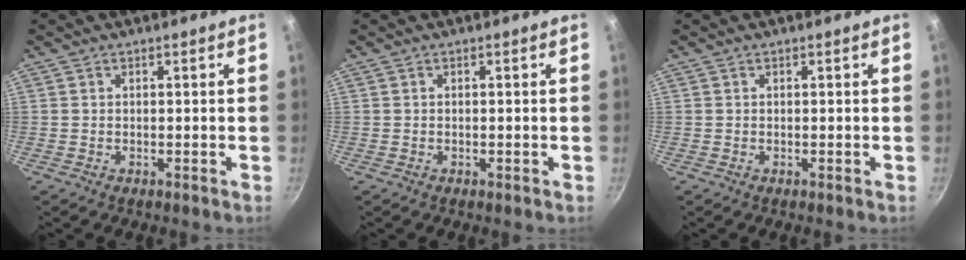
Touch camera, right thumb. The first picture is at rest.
{"total": 0.0}
{"total": 0.0}